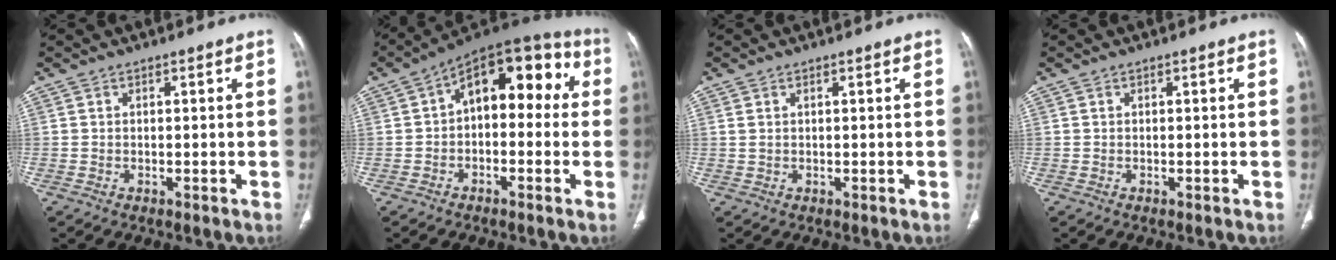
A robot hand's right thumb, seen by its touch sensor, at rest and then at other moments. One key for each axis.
{"total": 14.9, "fx": 1.8, "fy": 8.7, "fz": 11.9, "tx": -0.116, "ty": 0.052, "tz": 0.010}
{"total": 1.0, "fx": 0.5, "fy": 0.4, "fz": 0.7, "tx": -0.017, "ty": 0.006, "tz": 0.016}
{"total": 0.0}